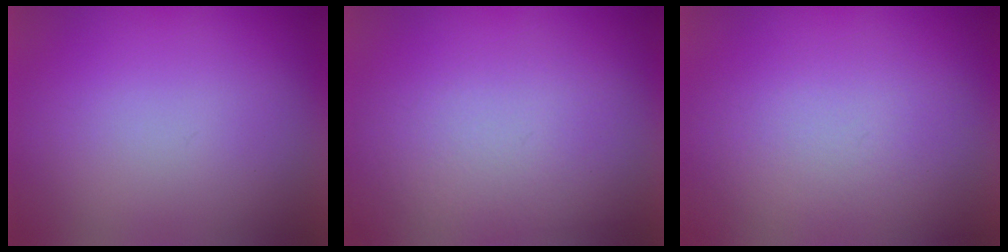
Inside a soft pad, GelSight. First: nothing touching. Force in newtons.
{"total": 3.6}
{"total": 4.6}